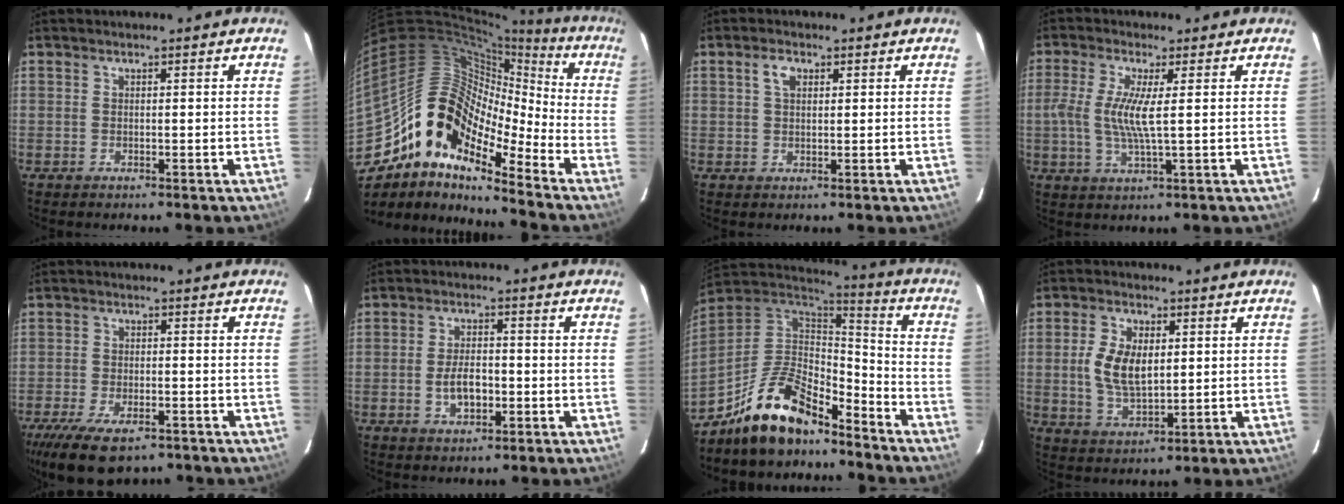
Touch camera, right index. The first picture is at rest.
{"total": 17.0, "force": [-11.0, 7.9, 10.3], "torque": [-0.177, 0.006, -0.227]}
{"total": 2.7, "force": [1.1, 1.6, 1.8], "torque": [-0.034, 0.009, 0.020]}
{"total": 7.1, "force": [0.4, 0.7, 7.0], "torque": [-0.152, -0.004, 0.004]}
{"total": 12.9, "force": [-8.8, 5.4, 7.7], "torque": [-0.177, -0.035, -0.146]}
{"total": 5.4, "force": [-1.5, 2.9, 4.3], "torque": [-0.087, 0.002, -0.021]}
{"total": 15.6, "force": [-12.1, 5.5, 8.2], "torque": [-0.178, 0.011, -0.219]}
{"total": 9.1, "force": [1.0, 5.0, 7.5], "torque": [-0.152, 0.002, 0.025]}